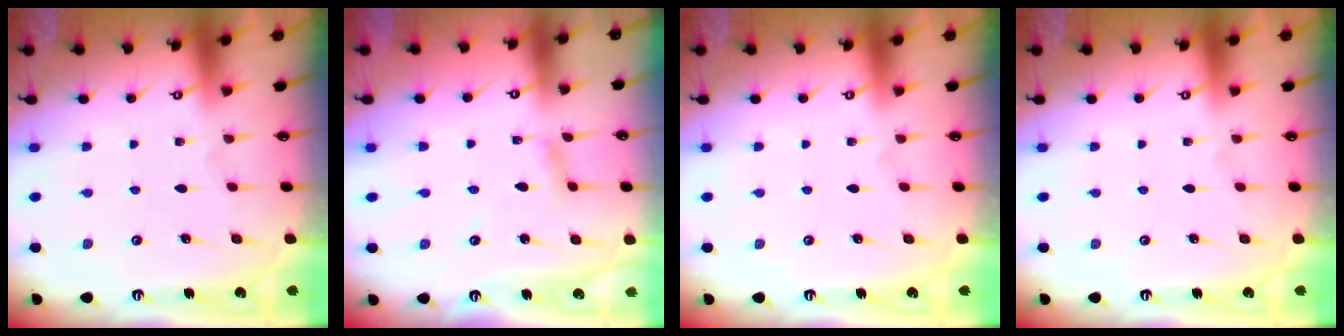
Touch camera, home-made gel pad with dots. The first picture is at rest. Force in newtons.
{"total": 2.9, "press": 2.9, "slide": 0.3}
{"total": 0.0}
{"total": 0.0}